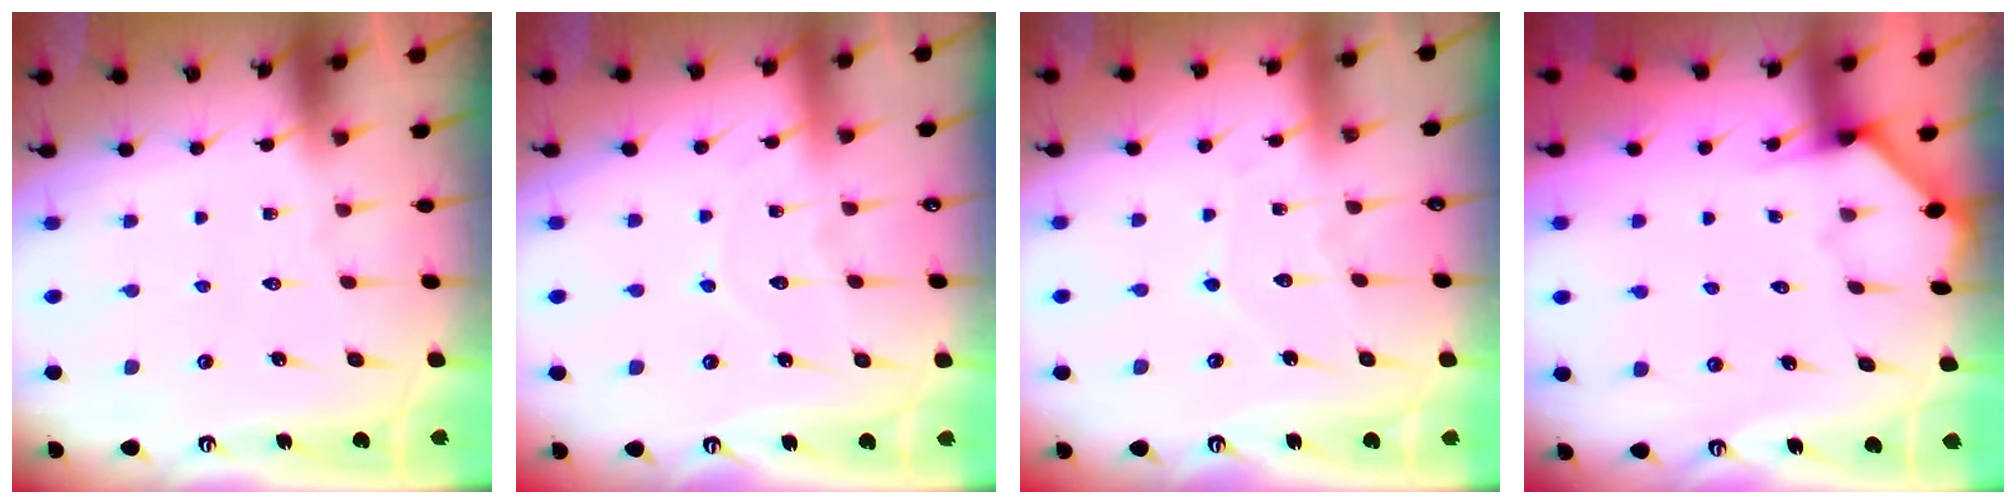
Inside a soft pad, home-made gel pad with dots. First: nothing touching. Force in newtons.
{"total": 6.0, "press": 5.9, "slide": 0.6}
{"total": 4.0, "press": 4.0, "slide": 0.3}
{"total": 2.0, "press": 2.0, "slide": 0.2}